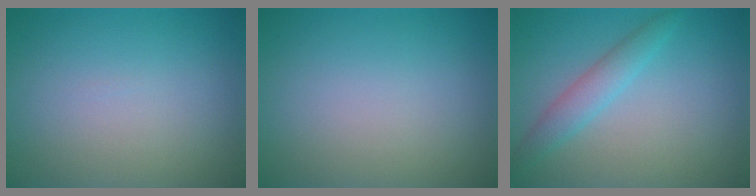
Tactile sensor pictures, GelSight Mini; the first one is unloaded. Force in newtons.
{"total": 0.0}
{"total": 2.6, "press": 2.6, "slide": 0.1}